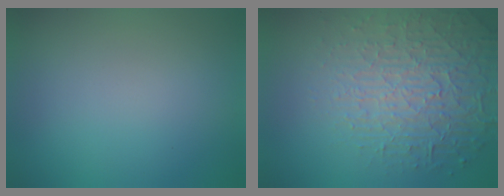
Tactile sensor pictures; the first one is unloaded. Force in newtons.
{"total": 6.8, "press": 5.2, "slide": 4.4}